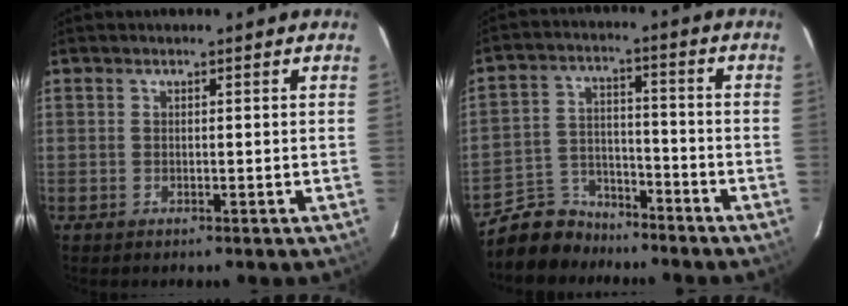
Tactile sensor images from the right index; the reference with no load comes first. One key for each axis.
{"total": 9.0, "fx": -7.6, "fy": 4.7, "fz": 0.7, "tx": -0.040, "ty": 0.024, "tz": -0.130}